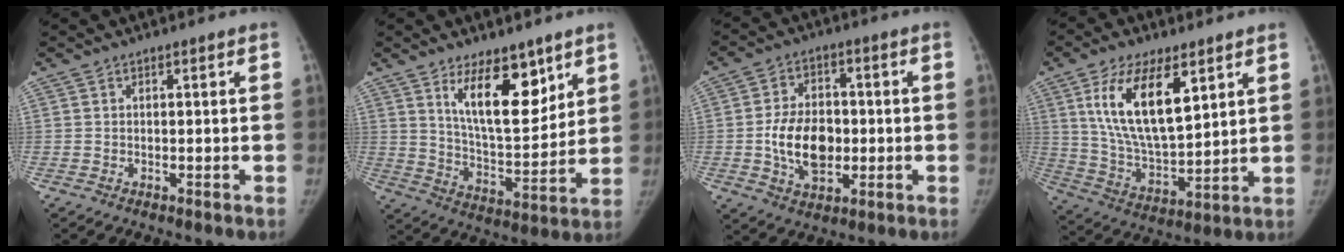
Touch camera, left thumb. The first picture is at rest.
{"total": 14.0, "force": [8.0, 6.0, 9.8], "torque": [-0.117, -0.063, 0.143]}
{"total": 11.6, "force": [-1.4, 7.7, 8.5], "torque": [-0.124, 0.008, -0.022]}
{"total": 16.9, "force": [7.1, 7.4, 13.4], "torque": [-0.226, -0.034, 0.141]}